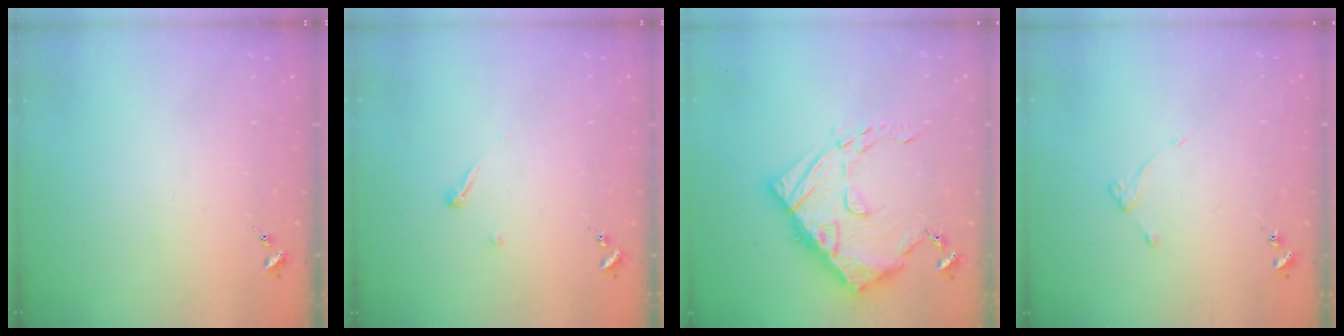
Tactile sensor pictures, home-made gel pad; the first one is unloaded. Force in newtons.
{"total": 3.6, "press": 3.6, "slide": 0.4}
{"total": 15.2, "press": 15.1, "slide": 1.4}
{"total": 3.6, "press": 3.6, "slide": 0.6}